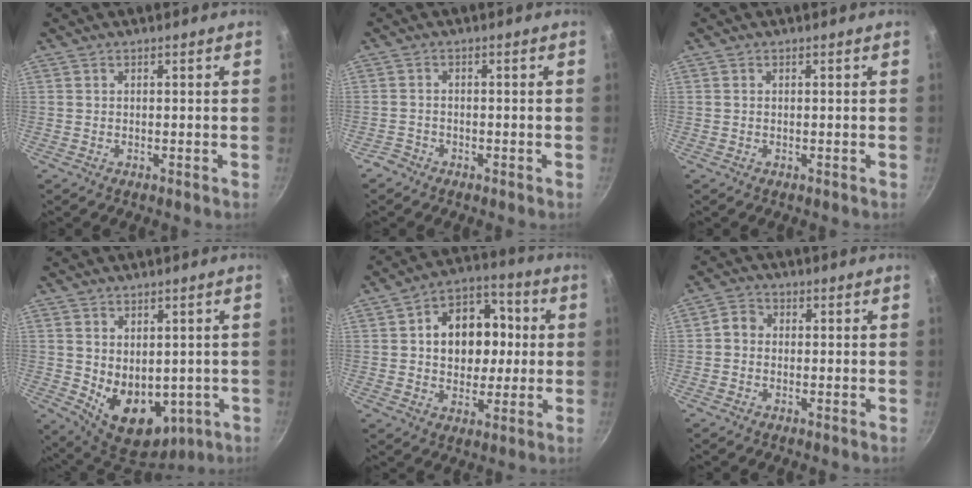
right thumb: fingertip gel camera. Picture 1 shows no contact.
{"total": 1.9, "force": [-1.5, 1.2, 0.1], "torque": [-0.002, 0.020, -0.029]}
{"total": 0.0}
{"total": 12.7, "force": [-0.8, 9.0, 9.0], "torque": [-0.110, -0.024, 0.018]}
{"total": 14.9, "force": [1.6, 11.4, 9.5], "torque": [-0.100, 0.022, 0.019]}
{"total": 2.9, "force": [-0.3, 2.5, 1.4], "torque": [-0.020, 0.009, -0.018]}